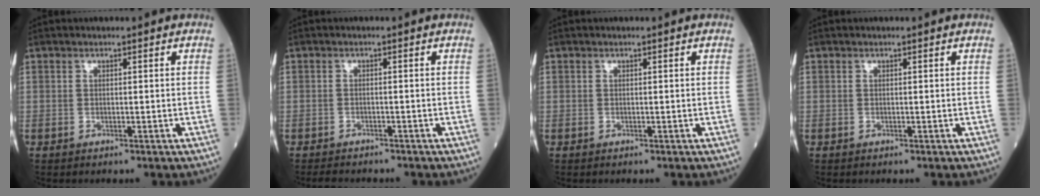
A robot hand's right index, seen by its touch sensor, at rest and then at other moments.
{"total": 3.2, "force": [-2.8, 1.3, 0.7], "torque": [-0.014, -0.003, -0.042]}
{"total": 0.0}
{"total": 0.0}